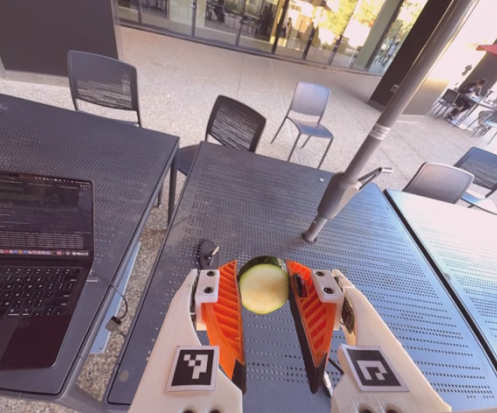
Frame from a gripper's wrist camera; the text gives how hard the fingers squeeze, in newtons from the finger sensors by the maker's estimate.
{"total": 11.3, "left": 11.8, "right": 10.7}